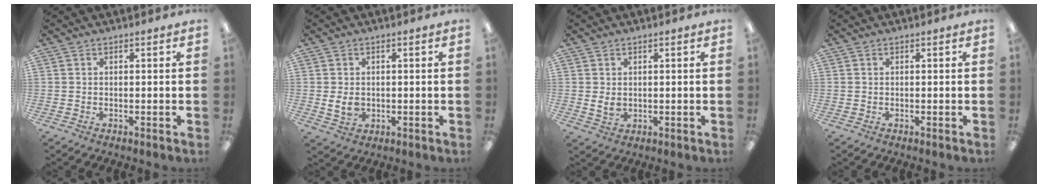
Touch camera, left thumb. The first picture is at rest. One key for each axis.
{"total": 3.7, "fx": 0.2, "fy": 2.8, "fz": 2.4, "tx": -0.044, "ty": -0.003, "tz": 0.003}
{"total": 2.6, "fx": 0.6, "fy": 1.8, "fz": 1.7, "tx": -0.025, "ty": -0.001, "tz": 0.010}
{"total": 0.0}